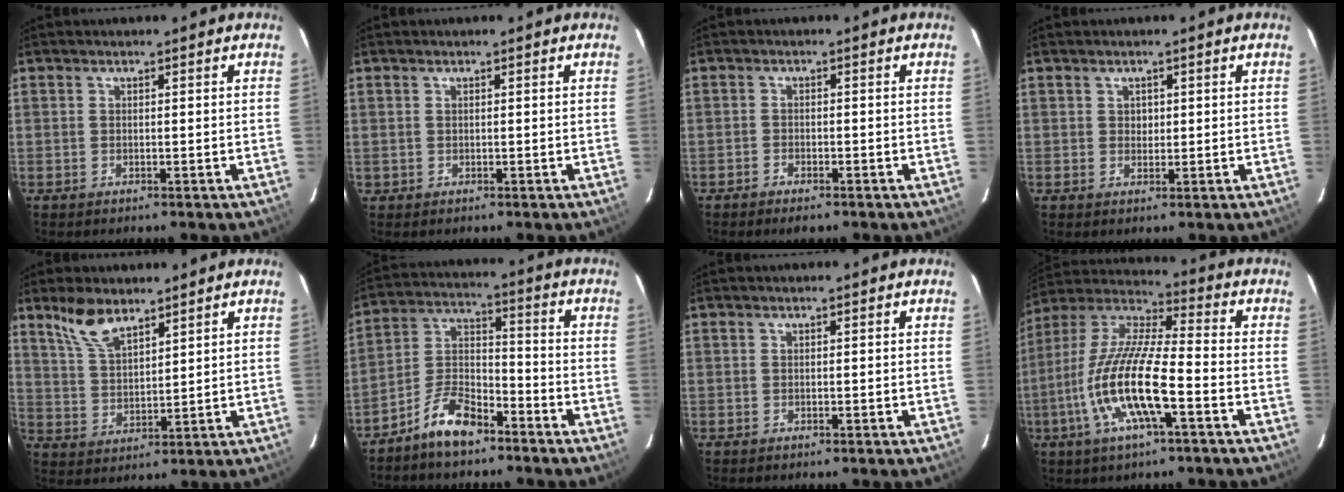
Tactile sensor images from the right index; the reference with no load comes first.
{"total": 0.7, "force": [0.1, 0.7, -0.1], "torque": [0.004, 0.004, 0.001]}
{"total": 2.6, "force": [-2.0, 1.0, 1.2], "torque": [-0.035, -0.002, -0.038]}
{"total": 1.5, "force": [0.5, 1.3, 0.3], "torque": [-0.001, 0.005, 0.008]}
{"total": 7.8, "force": [5.9, 2.9, 4.2], "torque": [-0.082, 0.011, 0.123]}
{"total": 9.4, "force": [-7.0, 3.6, 5.2], "torque": [-0.115, 0.024, -0.132]}
{"total": 0.0}
{"total": 16.4, "force": [-5.8, 3.4, 15.0], "torque": [-0.303, -0.011, -0.121]}